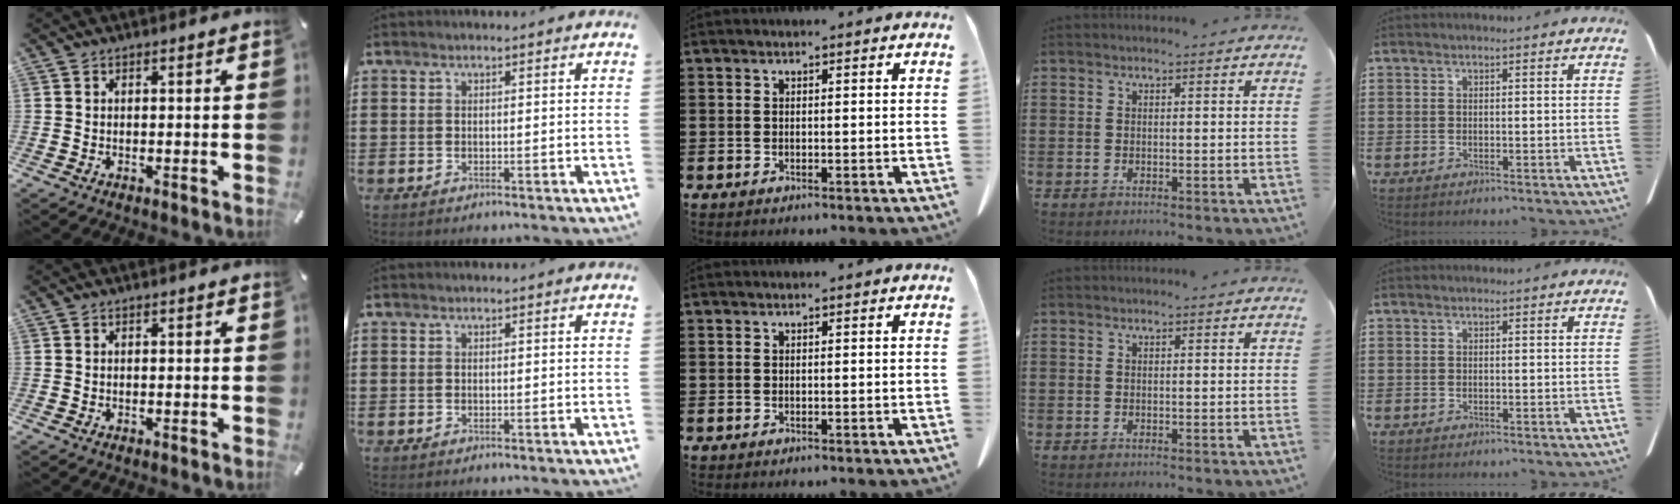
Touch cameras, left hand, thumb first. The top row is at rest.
{}